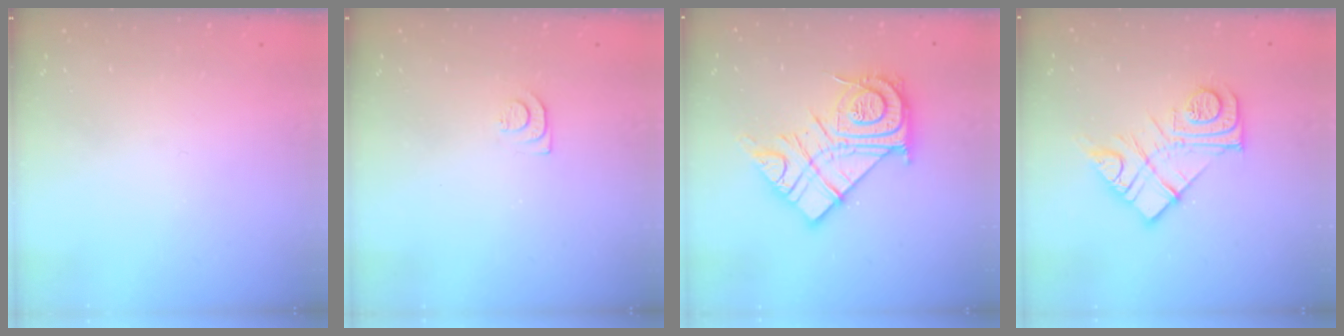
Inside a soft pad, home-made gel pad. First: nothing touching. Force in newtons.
{"total": 7.4, "press": 7.4, "slide": 0.5}
{"total": 20.9, "press": 20.8, "slide": 1.9}
{"total": 13.9, "press": 13.8, "slide": 0.9}